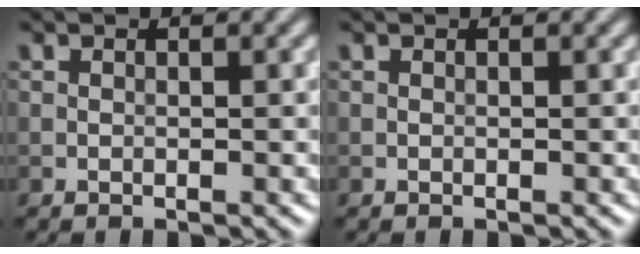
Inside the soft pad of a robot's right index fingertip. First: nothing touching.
{"total": 0.0}